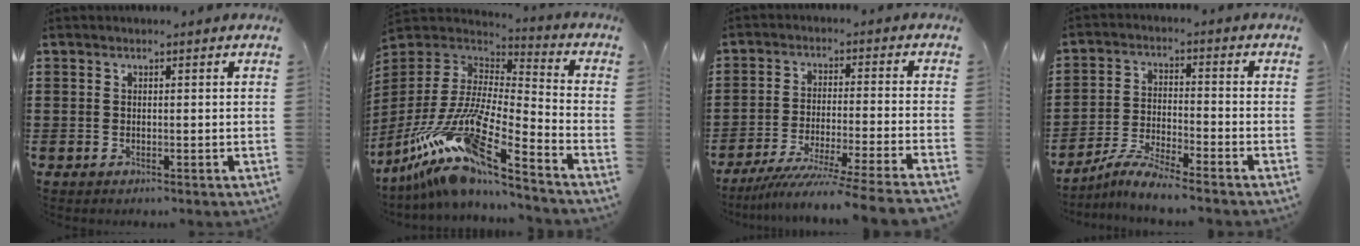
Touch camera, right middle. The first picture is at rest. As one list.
[{"total": 15.2, "force": [-10.4, 2.2, 10.9], "torque": [-0.249, -0.015, -0.208]}, {"total": 8.0, "force": [-6.9, -1.2, 3.8], "torque": [-0.066, -0.019, -0.137]}, {"total": 5.6, "force": [-5.2, -0.2, 2.1], "torque": [-0.050, -0.012, -0.102]}]